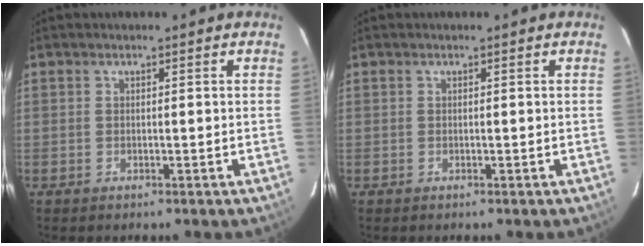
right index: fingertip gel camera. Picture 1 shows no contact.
{"total": 0.0}